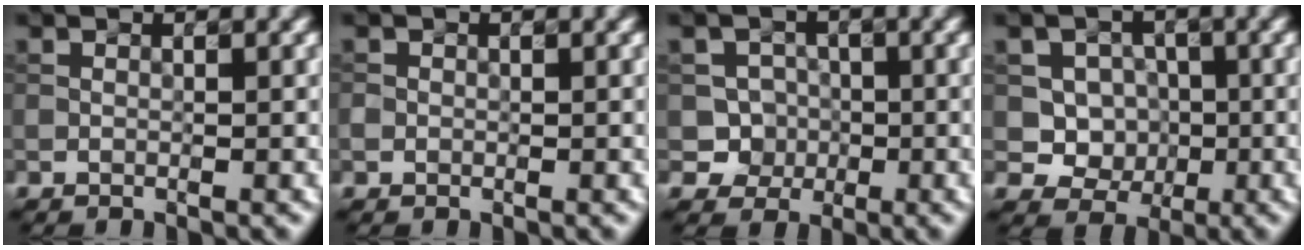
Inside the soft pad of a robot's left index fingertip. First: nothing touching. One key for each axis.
{"total": 0.6, "fx": -0.1, "fy": 0.6, "fz": 0.1, "tx": -0.001, "ty": -0.001, "tz": -0.003}
{"total": 2.9, "fx": -0.7, "fy": 2.8, "fz": 0.5, "tx": 0.006, "ty": 0.007, "tz": -0.022}
{"total": 4.8, "fx": 0.1, "fy": 4.4, "fz": 2.0, "tx": -0.019, "ty": 0.007, "tz": -0.010}